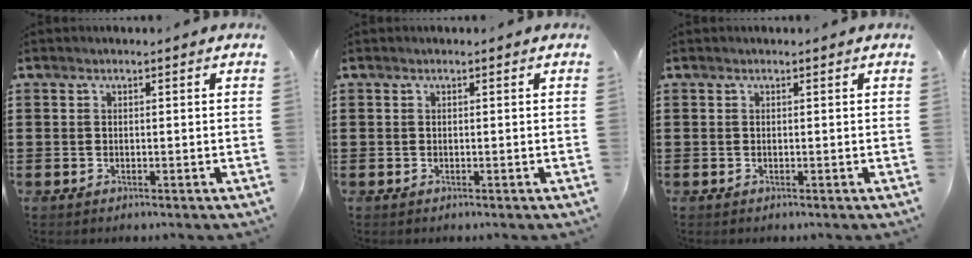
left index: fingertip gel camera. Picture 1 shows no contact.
{"total": 0.0}
{"total": 0.0}